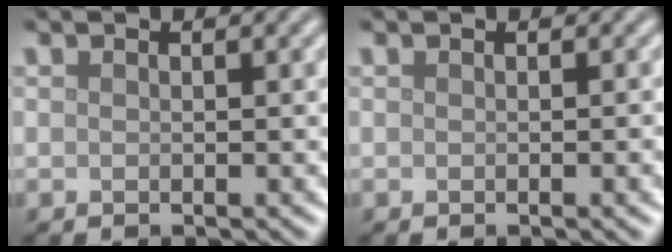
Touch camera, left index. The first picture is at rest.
{"total": 1.3, "force": [-0.1, 0.3, 1.2], "torque": [-0.013, 0.001, -0.002]}